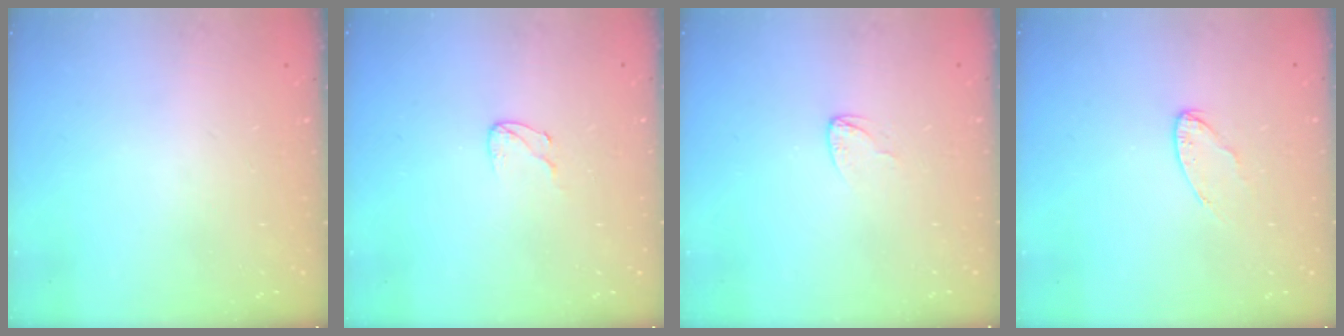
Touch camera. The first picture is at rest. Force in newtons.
{"total": 4.1, "press": 4.1, "slide": 0.3}
{"total": 2.7, "press": 2.7, "slide": 0.2}
{"total": 5.8, "press": 5.8, "slide": 0.5}